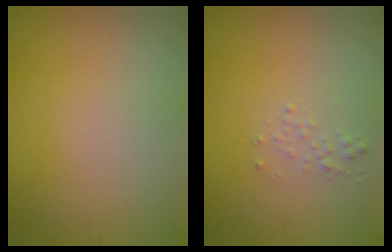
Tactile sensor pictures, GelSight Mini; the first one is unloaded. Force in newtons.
{"total": 0.8, "press": 0.8, "slide": 0.1}